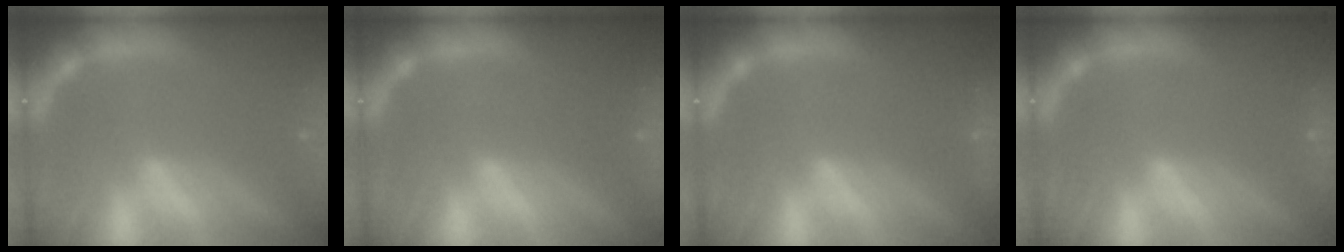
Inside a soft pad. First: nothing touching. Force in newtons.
{"total": 9.5}
{"total": 1.4}
{"total": 0.9}